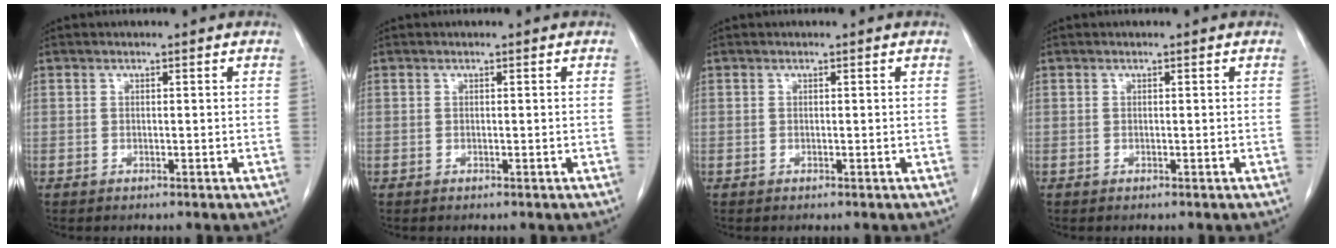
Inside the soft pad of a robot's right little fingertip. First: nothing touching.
{"total": 0.0}
{"total": 0.0}
{"total": 0.0}